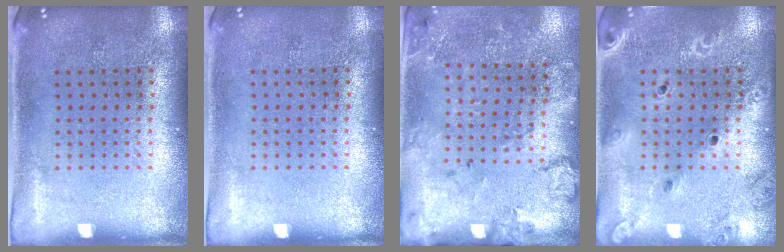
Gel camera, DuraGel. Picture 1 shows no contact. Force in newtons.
{"total": 0.0}
{"total": 1.8, "press": 1.7, "slide": 0.7}
{"total": 1.9, "press": 1.8, "slide": 0.7}